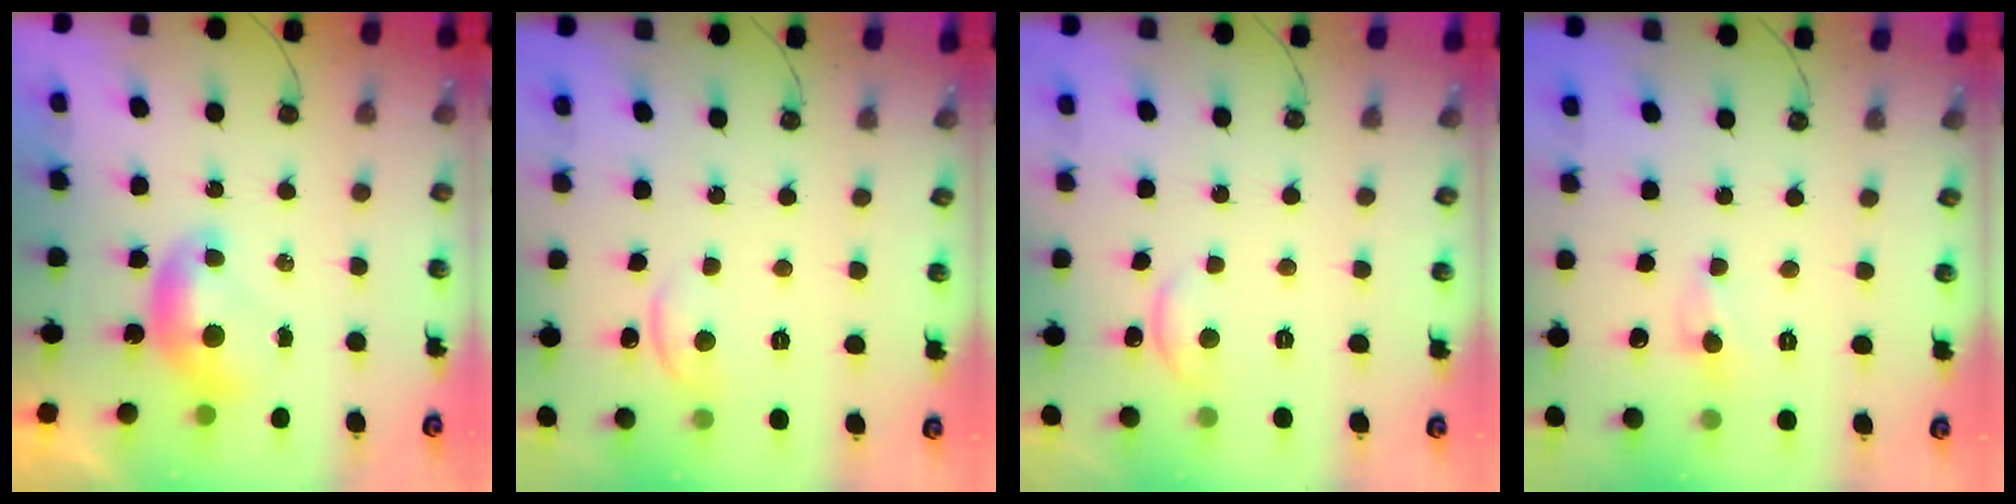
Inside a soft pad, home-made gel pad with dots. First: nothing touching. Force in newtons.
{"total": 1.8, "press": 1.7, "slide": 0.6}
{"total": 0.5, "press": 0.4, "slide": 0.3}
{"total": 0.0}